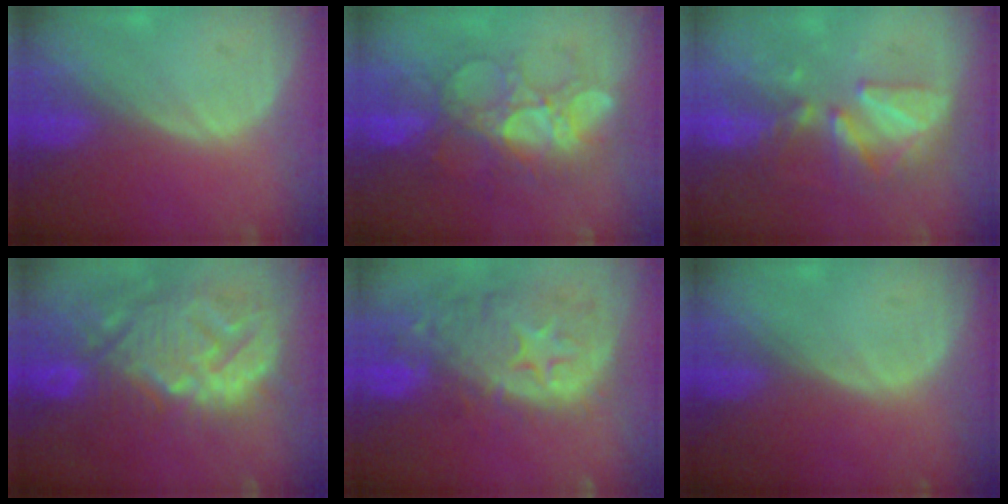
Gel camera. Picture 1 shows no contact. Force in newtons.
{"total": 9.1, "press": 8.9, "slide": 1.9}
{"total": 8.4, "press": 7.7, "slide": 3.4}
{"total": 14.4, "press": 12.4, "slide": 7.4}
{"total": 13.9, "press": 11.1, "slide": 8.3}
{"total": 0.0}